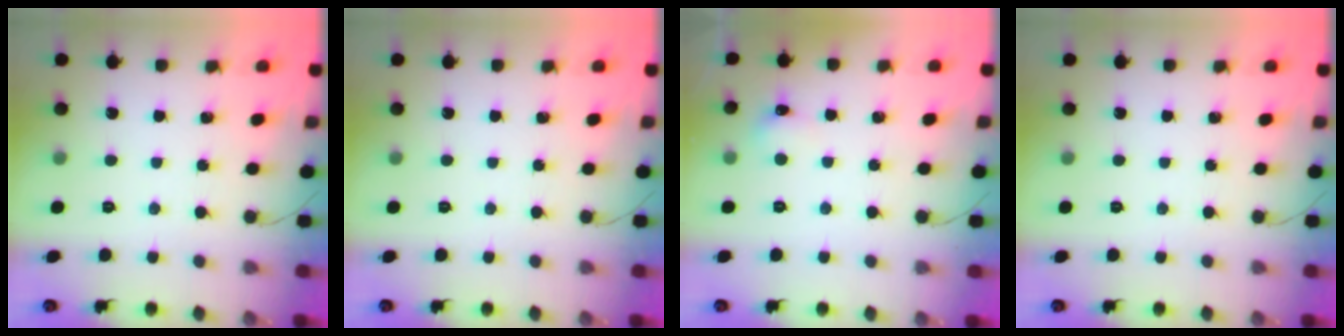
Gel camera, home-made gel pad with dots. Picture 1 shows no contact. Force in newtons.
{"total": 0.0}
{"total": 5.5, "press": 5.2, "slide": 1.8}
{"total": 0.0}